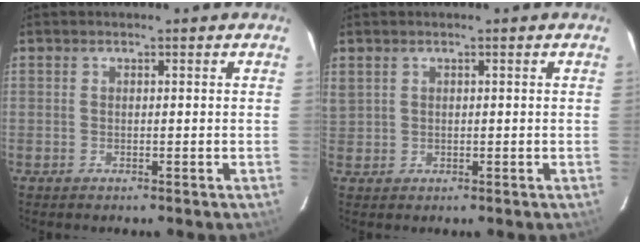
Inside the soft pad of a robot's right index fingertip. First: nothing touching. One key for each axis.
{"total": 2.6, "fx": 1.0, "fy": 2.1, "fz": 1.0, "tx": -0.016, "ty": 0.003, "tz": 0.027}